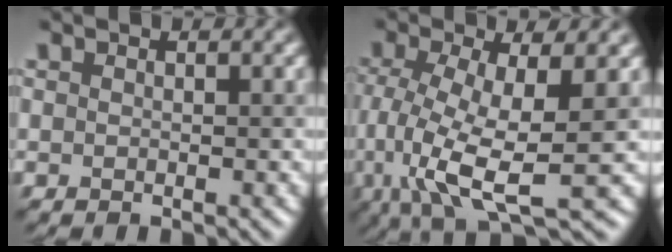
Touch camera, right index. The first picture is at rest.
{"total": 8.5, "force": [-0.8, 2.9, 7.9], "torque": [-0.162, -0.004, -0.015]}